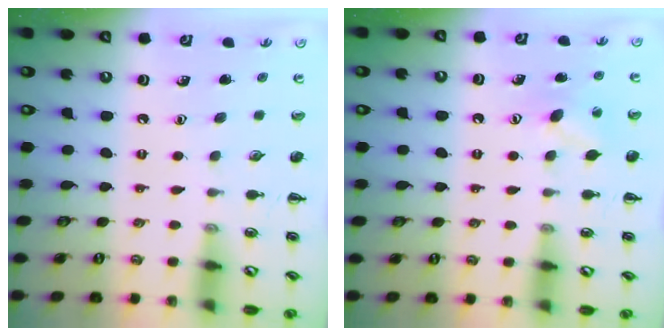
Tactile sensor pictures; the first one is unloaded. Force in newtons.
{"total": 7.2, "press": 7.1, "slide": 1.2}